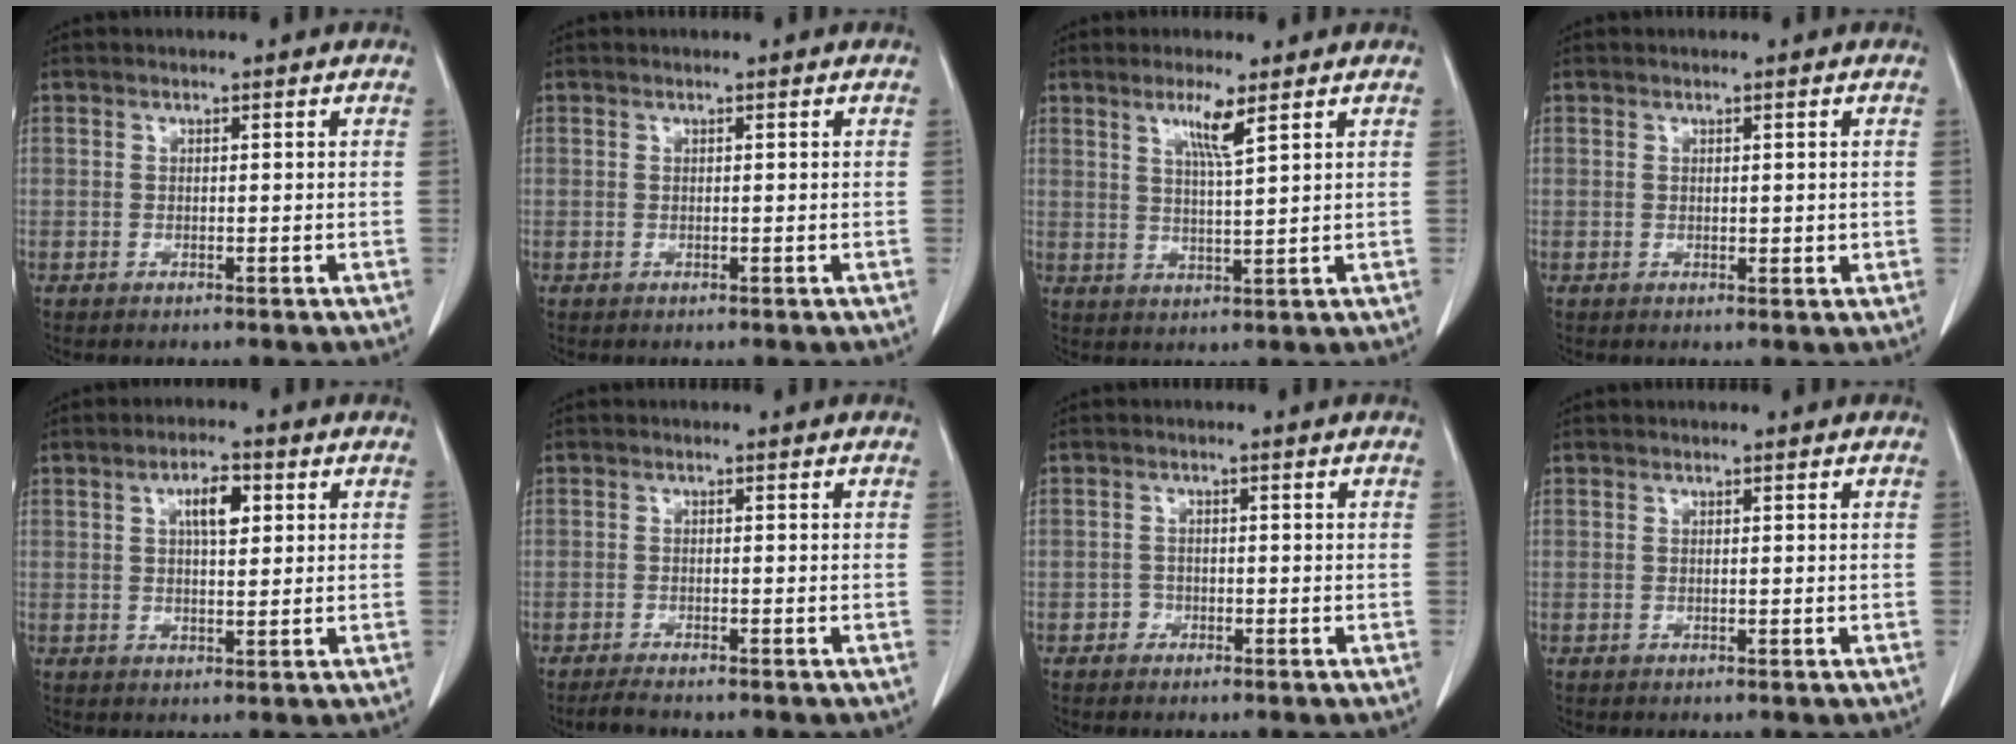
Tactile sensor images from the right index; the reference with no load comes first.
{"total": 0.0}
{"total": 4.5, "force": [2.5, -0.4, 3.7], "torque": [-0.070, -0.006, 0.048]}
{"total": 1.2, "force": [0.1, 0.6, 1.0], "torque": [-0.013, -0.004, 0.004]}
{"total": 4.7, "force": [1.6, 1.7, 4.1], "torque": [-0.069, 0.006, 0.025]}
{"total": 2.9, "force": [-2.6, 0.3, 1.3], "torque": [-0.026, -0.006, -0.039]}
{"total": 1.4, "force": [-0.7, 1.2, -0.1], "torque": [0.006, 0.007, -0.016]}
{"total": 0.0}